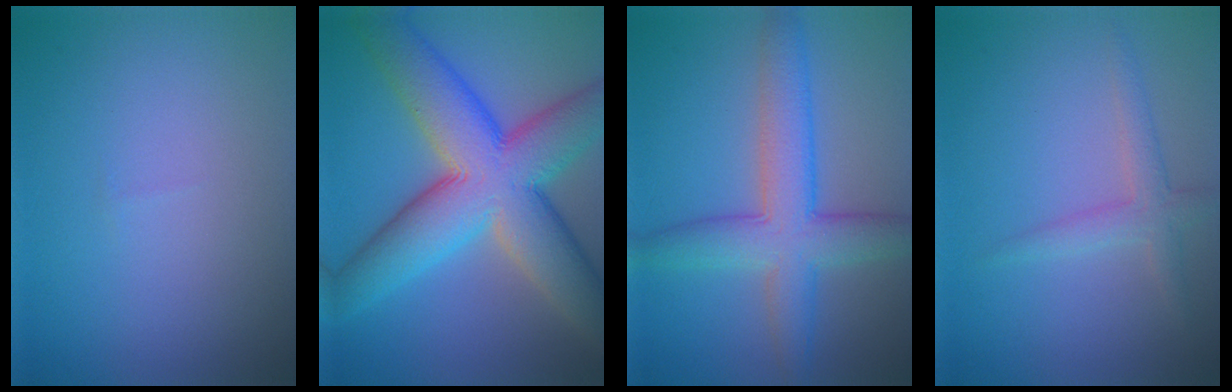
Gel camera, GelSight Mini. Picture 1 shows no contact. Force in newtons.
{"total": 12.9, "press": 12.9, "slide": 0.5}
{"total": 6.1, "press": 6.1, "slide": 0.2}
{"total": 2.2, "press": 2.2, "slide": 0.0}